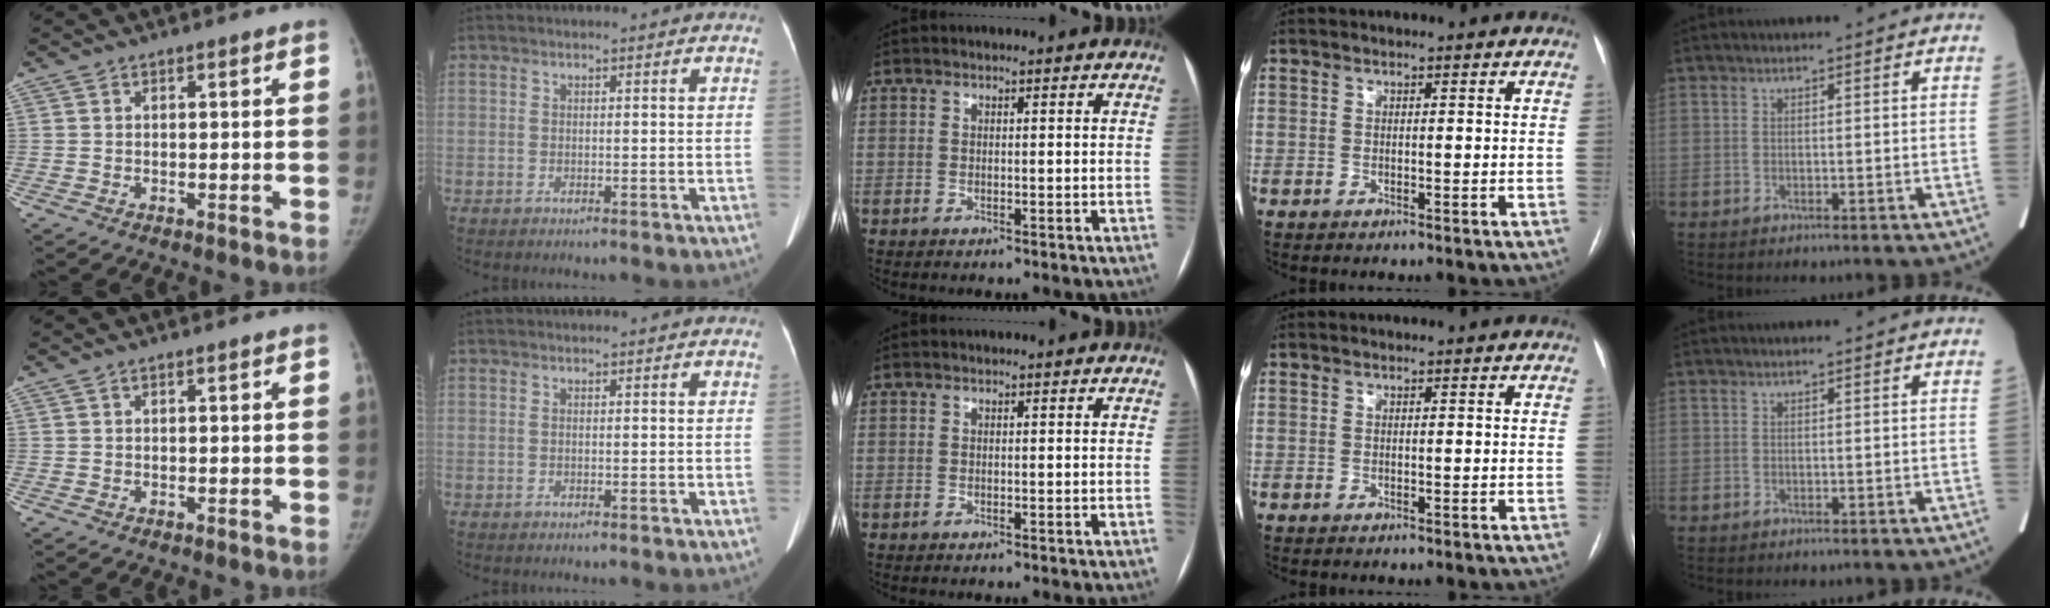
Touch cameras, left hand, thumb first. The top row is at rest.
{}